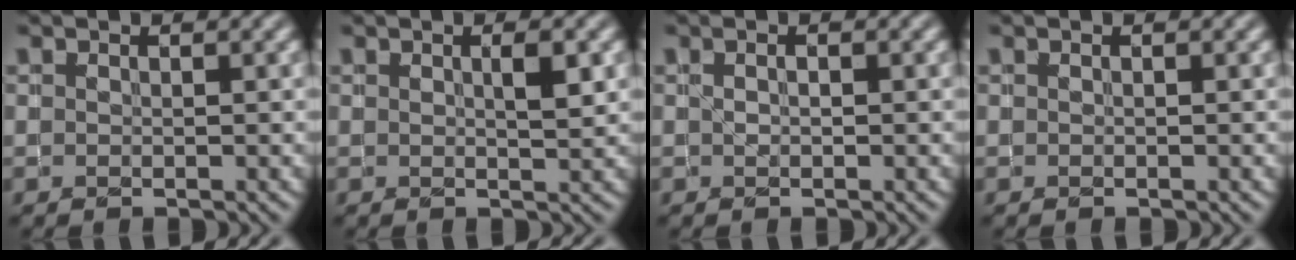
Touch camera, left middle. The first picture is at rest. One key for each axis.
{"total": 1.9, "fx": 0.5, "fy": 0.4, "fz": 1.8, "tx": -0.024, "ty": 0.001, "tz": 0.009}
{"total": 0.7, "fx": 0.0, "fy": 0.4, "fz": 0.6, "tx": -0.010, "ty": -0.003, "tz": 0.005}
{"total": 0.0}